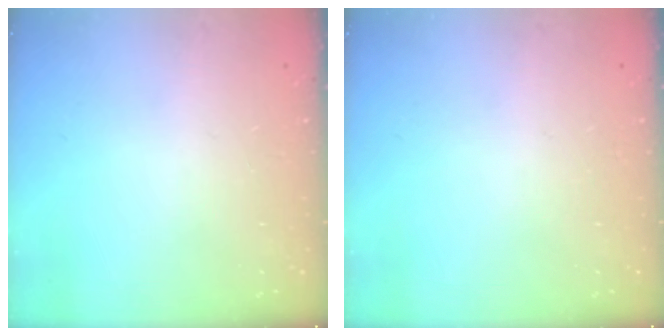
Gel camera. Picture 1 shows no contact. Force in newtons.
{"total": 0.0}